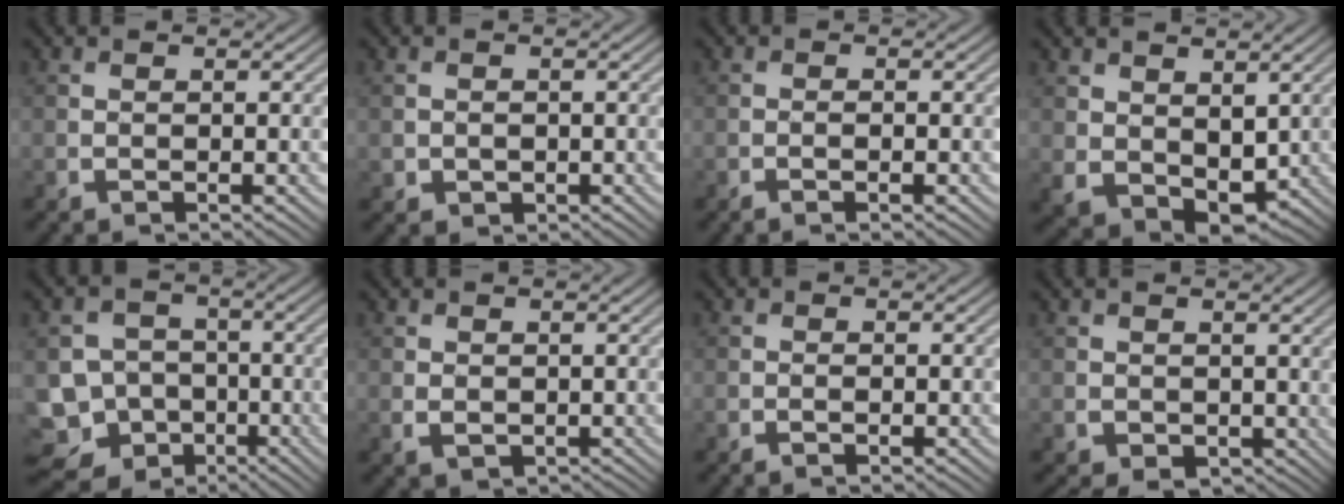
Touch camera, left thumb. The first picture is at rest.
{"total": 1.4, "force": [-0.4, 1.3, 0.4], "torque": [-0.007, -0.004, -0.008]}
{"total": 1.4, "force": [-0.7, 0.1, 1.2], "torque": [-0.021, 0.005, -0.016]}
{"total": 5.9, "force": [0.7, 4.4, 3.8], "torque": [-0.089, -0.031, 0.028]}
{"total": 12.6, "force": [-6.7, 10.3, 3.0], "torque": [-0.101, -0.041, -0.120]}
{"total": 1.7, "force": [-0.1, 1.4, 0.9], "torque": [-0.023, -0.009, -0.002]}
{"total": 0.8, "force": [-0.3, 0.2, 0.7], "torque": [-0.015, 0.001, -0.007]}
{"total": 2.3, "force": [-0.1, 1.9, 1.2], "torque": [-0.033, -0.016, -0.001]}